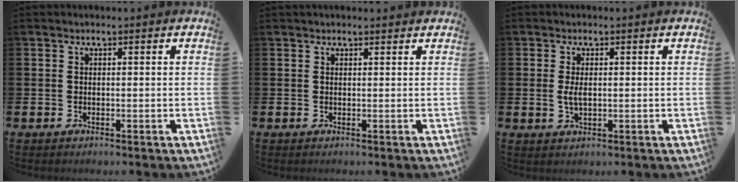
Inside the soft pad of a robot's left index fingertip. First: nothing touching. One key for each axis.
{"total": 0.7, "fx": 0.7, "fy": 0.1, "fz": 0.2, "tx": 0.008, "ty": -0.003, "tz": 0.010}
{"total": 2.3, "fx": 0.2, "fy": 1.0, "fz": 2.1, "tx": -0.036, "ty": 0.001, "tz": 0.001}